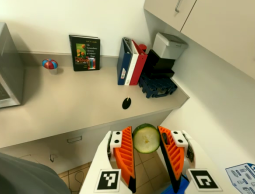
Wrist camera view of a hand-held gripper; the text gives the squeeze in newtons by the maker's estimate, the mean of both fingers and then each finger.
{"total": 6.6, "left": 6.3, "right": 6.8}